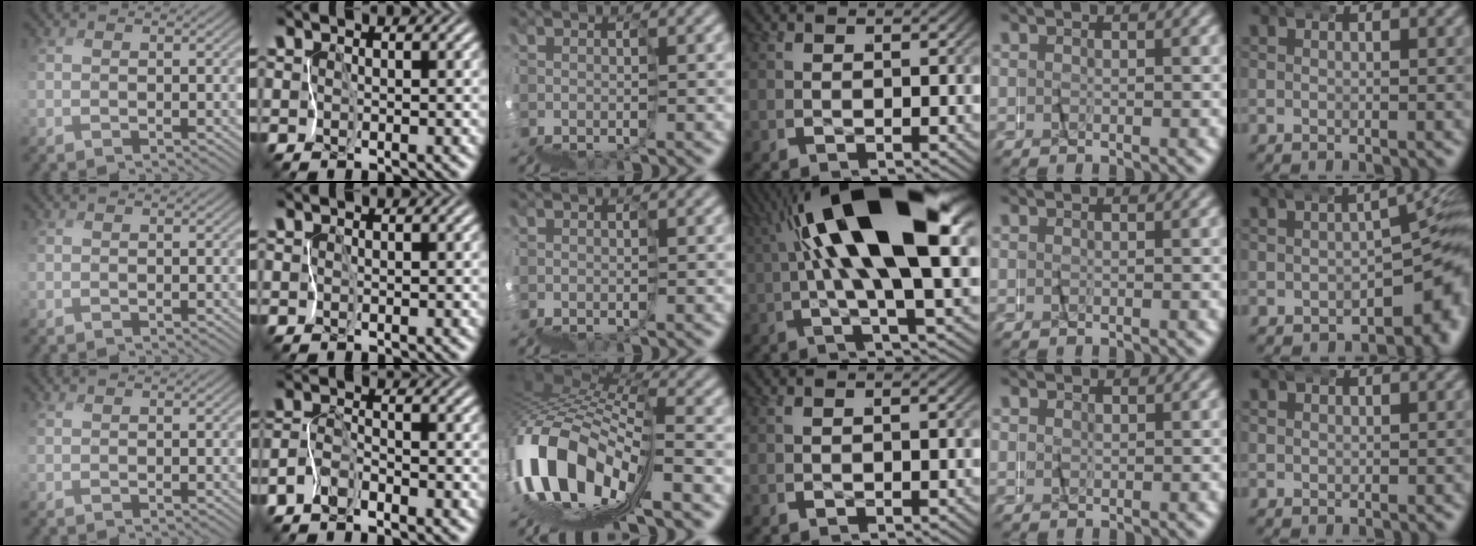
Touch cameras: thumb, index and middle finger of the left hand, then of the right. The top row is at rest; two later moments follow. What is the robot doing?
{"motion": "wrap", "object": "felt sheet"}